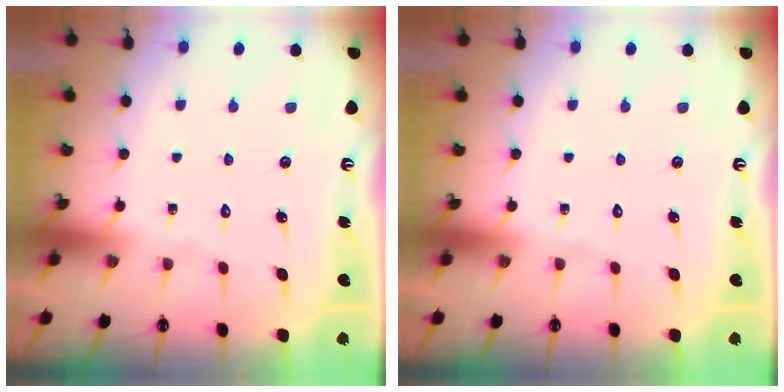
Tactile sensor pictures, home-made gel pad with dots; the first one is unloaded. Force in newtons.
{"total": 0.0}